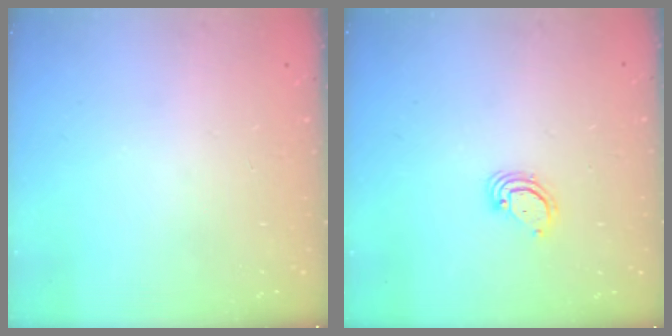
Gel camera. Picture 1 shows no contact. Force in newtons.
{"total": 2.9, "press": 2.9, "slide": 0.2}